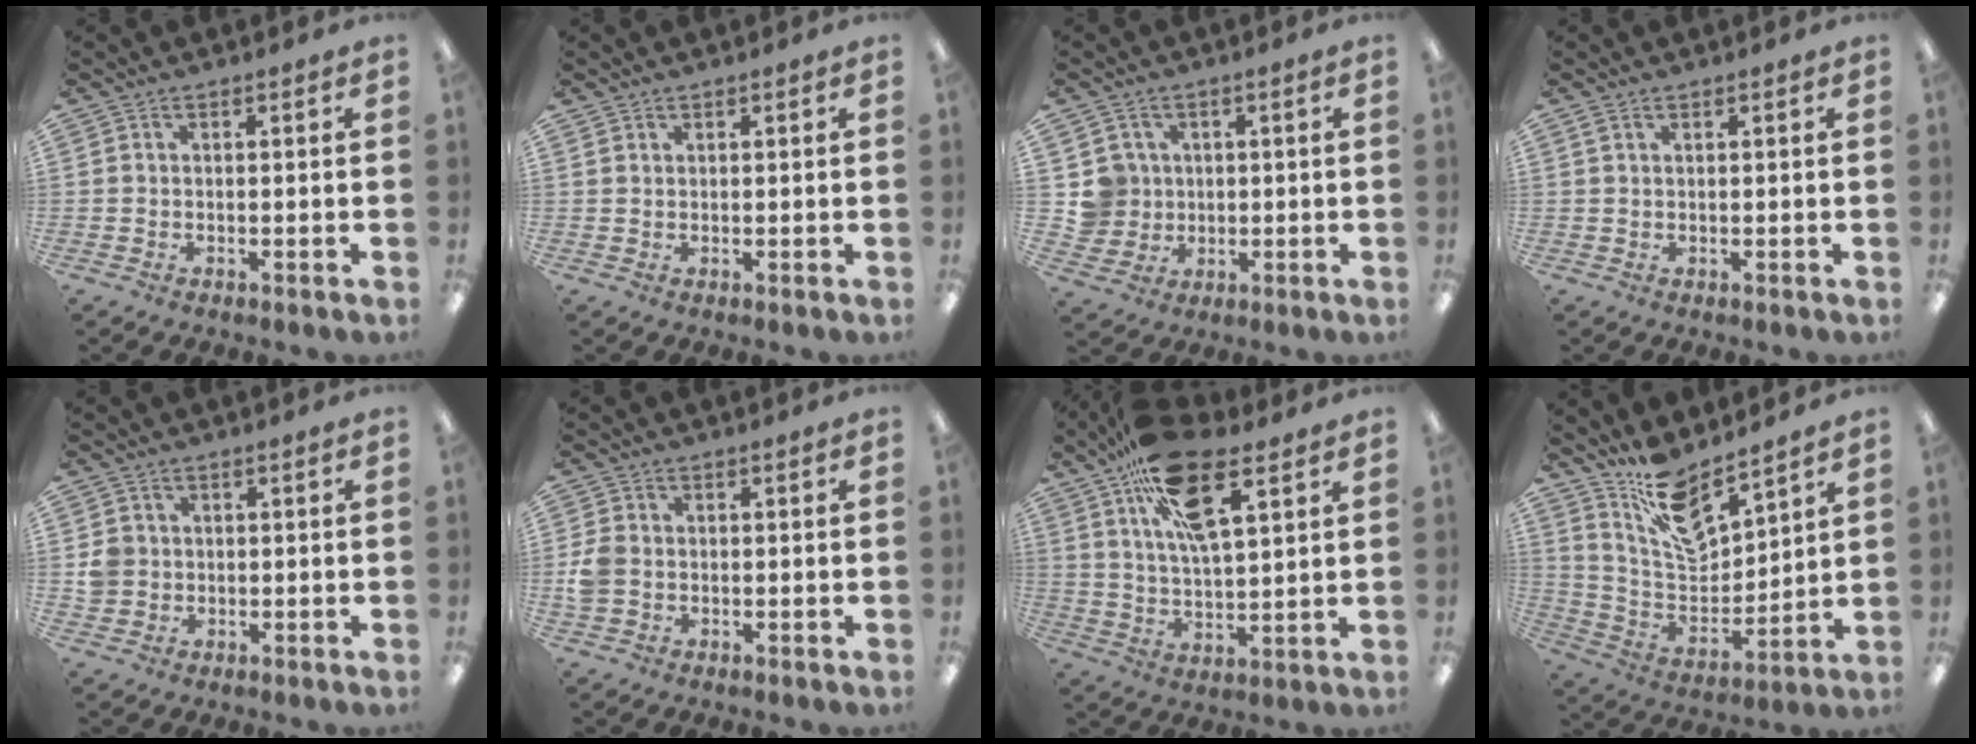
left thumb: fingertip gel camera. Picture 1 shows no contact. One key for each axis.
{"total": 1.2, "fx": 1.0, "fy": 0.6, "fz": 0.0, "tx": -0.001, "ty": -0.001, "tz": 0.021}
{"total": 6.5, "fx": 1.6, "fy": 6.3, "fz": 0.3, "tx": -0.016, "ty": 0.007, "tz": 0.036}
{"total": 0.9, "fx": 0.6, "fy": 0.4, "fz": 0.6, "tx": -0.013, "ty": 0.001, "tz": 0.011}
{"total": 3.5, "fx": 0.2, "fy": 3.4, "fz": 0.6, "tx": -0.009, "ty": 0.004, "tz": 0.003}
{"total": 4.6, "fx": -0.4, "fy": 3.7, "fz": 2.6, "tx": -0.058, "ty": 0.005, "tz": -0.007}
{"total": 16.9, "fx": 9.7, "fy": 7.1, "fz": 11.9, "tx": -0.204, "ty": -0.025, "tz": 0.167}
{"total": 14.3, "fx": 11.3, "fy": 5.5, "fz": 6.8, "tx": -0.129, "ty": -0.071, "tz": 0.206}